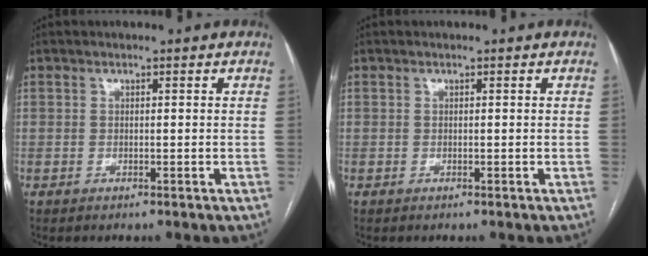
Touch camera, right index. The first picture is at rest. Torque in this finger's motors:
{"motor_torque": [0.00, 0.00, 0.00, 0.01]}